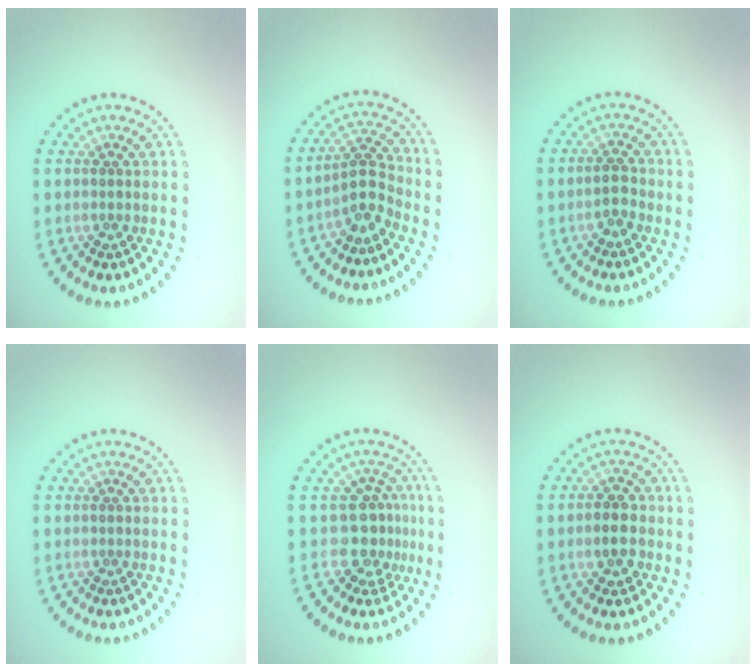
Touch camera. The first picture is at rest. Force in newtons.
{"total": 2.7, "press": 2.2, "slide": 1.6}
{"total": 1.8, "press": 1.7, "slide": 0.5}
{"total": 0.0}
{"total": 3.1, "press": 2.4, "slide": 2.0}
{"total": 2.7, "press": 2.6, "slide": 0.6}